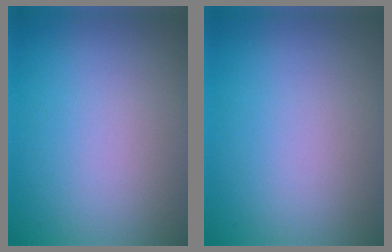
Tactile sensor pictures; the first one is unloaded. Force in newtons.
{"total": 0.0}